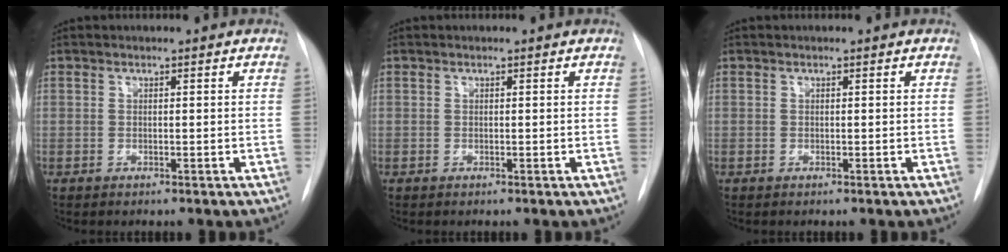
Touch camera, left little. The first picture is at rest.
{"total": 0.0}
{"total": 0.0}